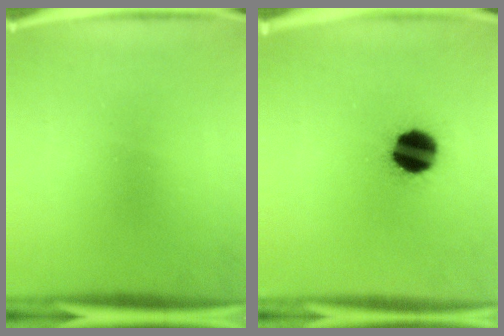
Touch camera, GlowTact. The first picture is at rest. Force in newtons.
{"total": 12.8}